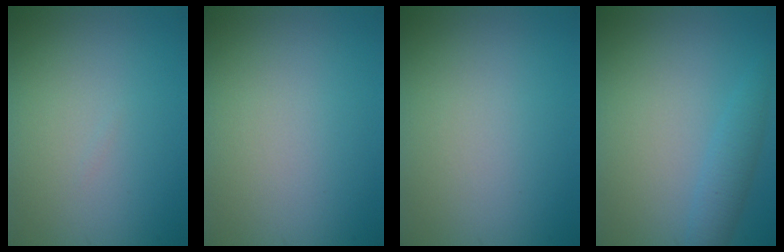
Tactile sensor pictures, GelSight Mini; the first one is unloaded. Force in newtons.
{"total": 0.0}
{"total": 0.0}
{"total": 2.2, "press": 2.2, "slide": 0.2}